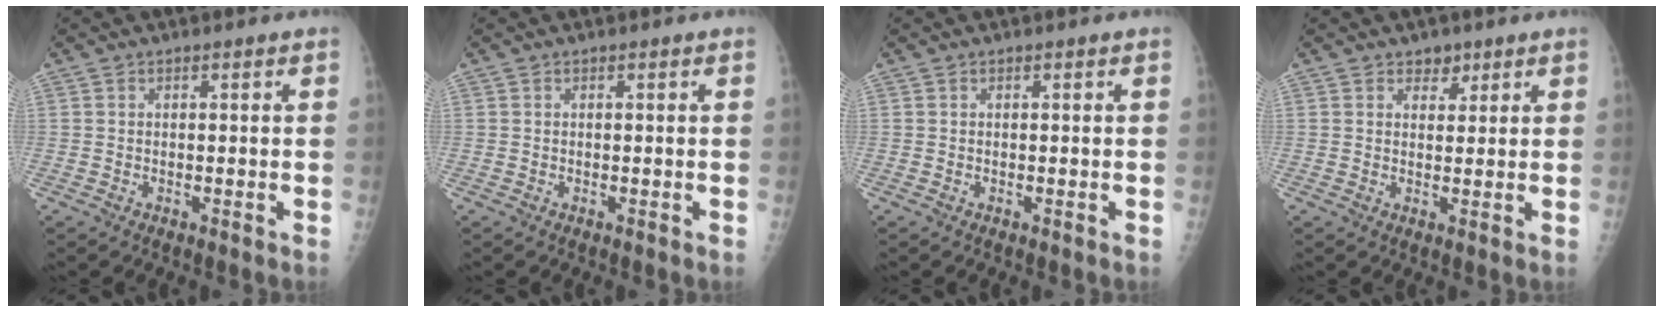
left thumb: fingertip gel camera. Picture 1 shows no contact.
{"total": 0.0}
{"total": 0.0}
{"total": 2.5, "force": [1.7, 1.8, 0.8], "torque": [0.012, -0.009, 0.023]}